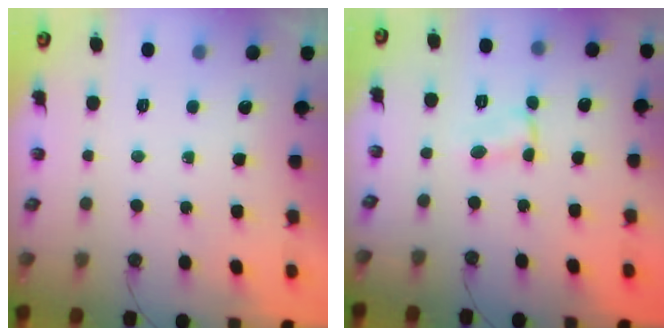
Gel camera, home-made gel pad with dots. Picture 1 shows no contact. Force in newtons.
{"total": 1.0, "press": 1.0, "slide": 0.2}